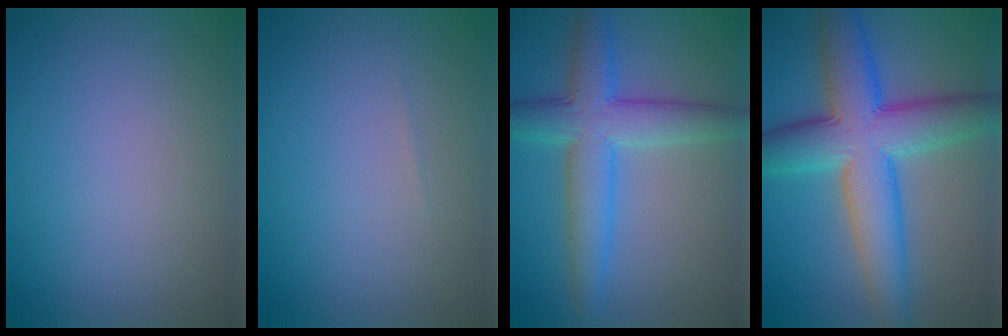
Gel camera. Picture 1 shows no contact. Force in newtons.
{"total": 0.0}
{"total": 6.1, "press": 6.1, "slide": 0.1}
{"total": 9.7, "press": 9.6, "slide": 0.2}